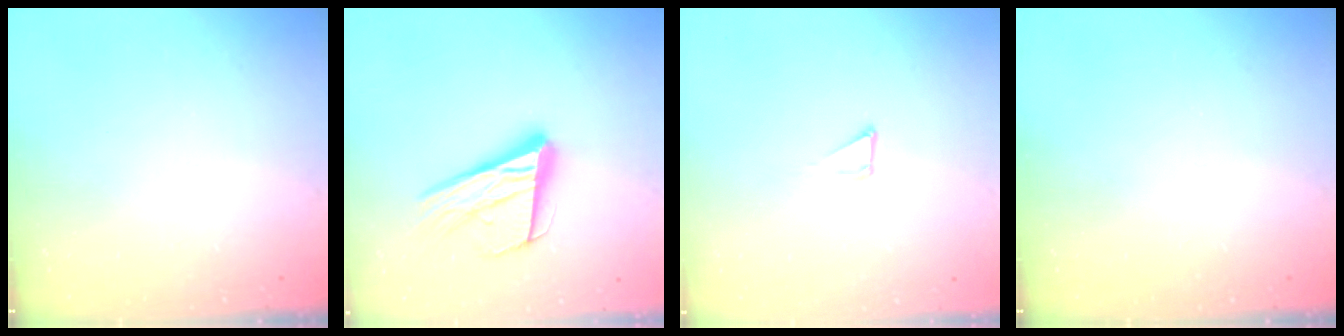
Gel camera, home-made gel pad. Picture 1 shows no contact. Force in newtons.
{"total": 20.1, "press": 19.8, "slide": 3.8}
{"total": 1.2, "press": 1.2, "slide": 0.0}
{"total": 0.0}